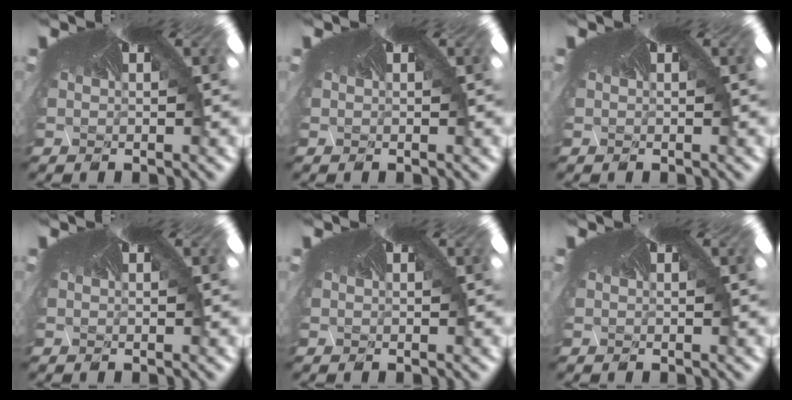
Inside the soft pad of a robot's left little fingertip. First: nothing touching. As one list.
[{"total": 0.0}, {"total": 0.0}, {"total": 0.0}, {"total": 0.0}, {"total": 0.0}]